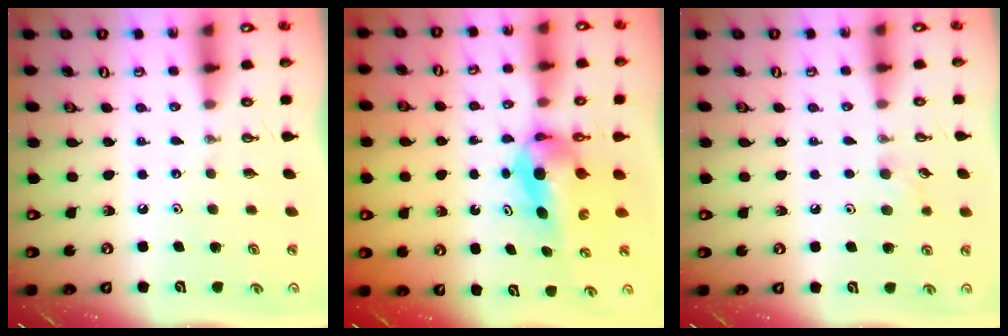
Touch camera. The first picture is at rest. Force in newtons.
{"total": 5.7, "press": 5.4, "slide": 2.0}
{"total": 5.8, "press": 5.6, "slide": 1.4}